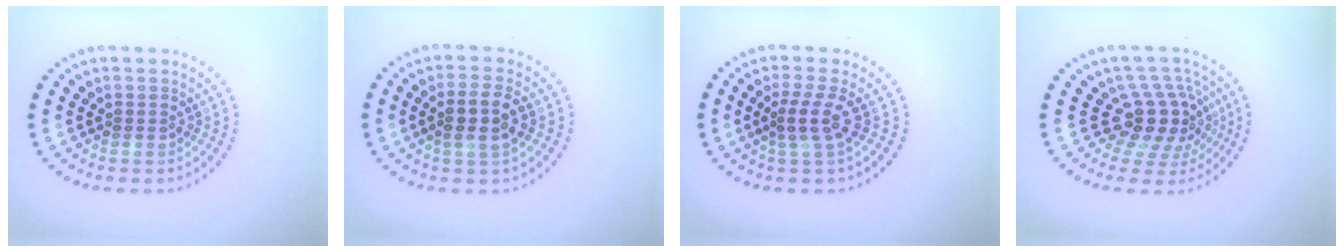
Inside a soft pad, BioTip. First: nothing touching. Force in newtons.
{"total": 2.8, "press": 2.7, "slide": 0.8}
{"total": 2.4, "press": 1.9, "slide": 1.6}
{"total": 4.4, "press": 3.3, "slide": 2.9}